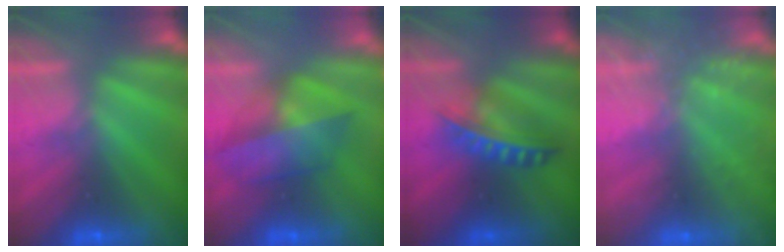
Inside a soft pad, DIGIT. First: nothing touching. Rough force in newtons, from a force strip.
{"total": 3.9}
{"total": 5.9}
{"total": 2.4}